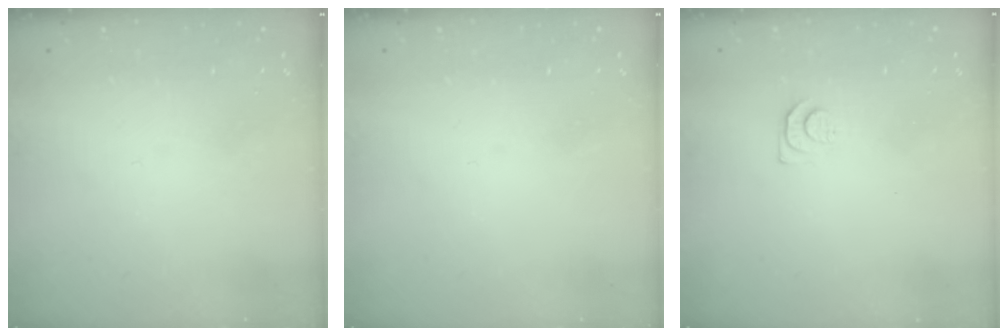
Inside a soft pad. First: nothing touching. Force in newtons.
{"total": 0.0}
{"total": 5.4, "press": 5.4, "slide": 0.7}